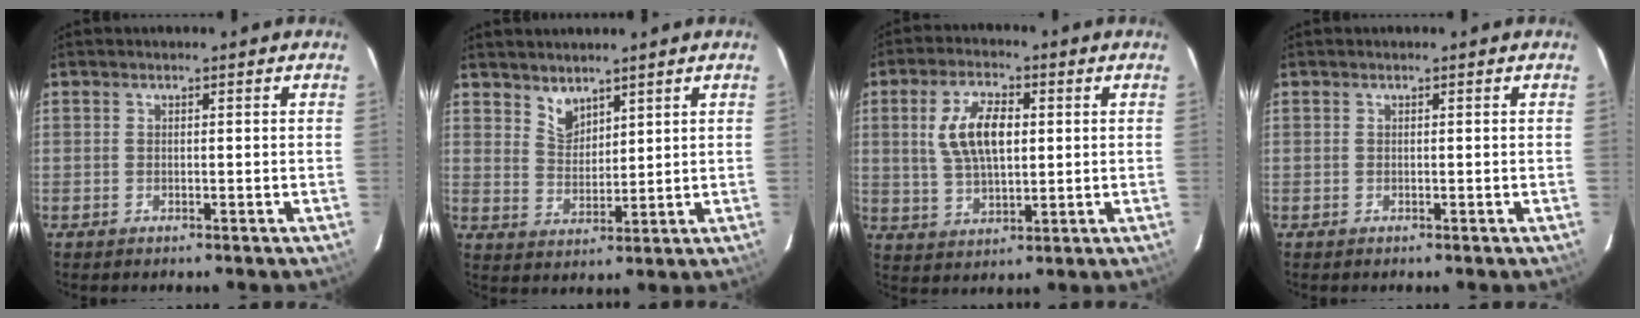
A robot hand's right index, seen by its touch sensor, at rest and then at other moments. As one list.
[{"total": 4.5, "force": [3.8, 2.1, 1.2], "torque": [-0.015, -0.001, 0.073]}, {"total": 10.0, "force": [1.9, 4.8, 8.5], "torque": [-0.167, 0.010, 0.041]}, {"total": 0.0}]